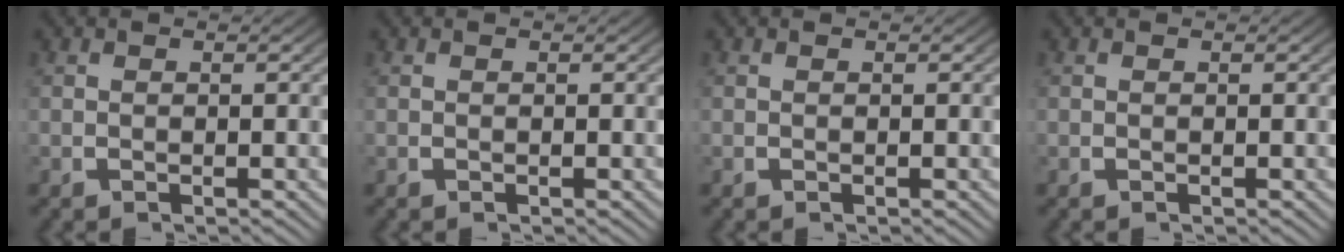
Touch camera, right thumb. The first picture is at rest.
{"total": 0.0}
{"total": 0.0}
{"total": 0.0}